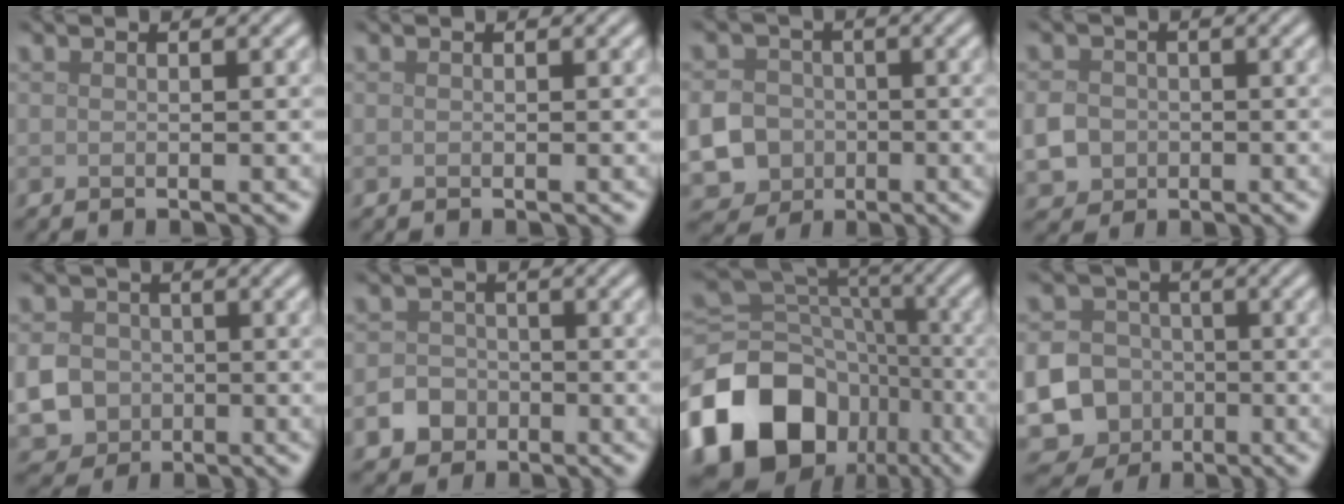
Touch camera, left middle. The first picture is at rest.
{"total": 0.0}
{"total": 10.4, "force": [-2.8, 9.5, 3.1], "torque": [-0.082, -0.024, -0.080]}
{"total": 3.2, "force": [-0.6, 2.8, 1.3], "torque": [-0.026, -0.004, -0.012]}
{"total": 6.2, "force": [-1.2, 5.6, 2.5], "torque": [-0.057, -0.013, -0.043]}
{"total": 3.3, "force": [-1.7, 2.7, 0.7], "torque": [0.005, -0.004, -0.035]}
{"total": 16.3, "force": [-7.9, 11.9, 7.8], "torque": [-0.183, -0.013, -0.142]}
{"total": 18.0, "force": [-5.9, 16.5, 4.1], "torque": [-0.125, -0.046, -0.124]}